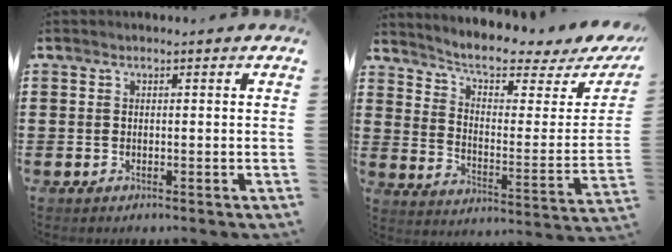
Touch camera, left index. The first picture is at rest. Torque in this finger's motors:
{"motor_torque": [1.87, -0.24, 0.87, 0.18]}